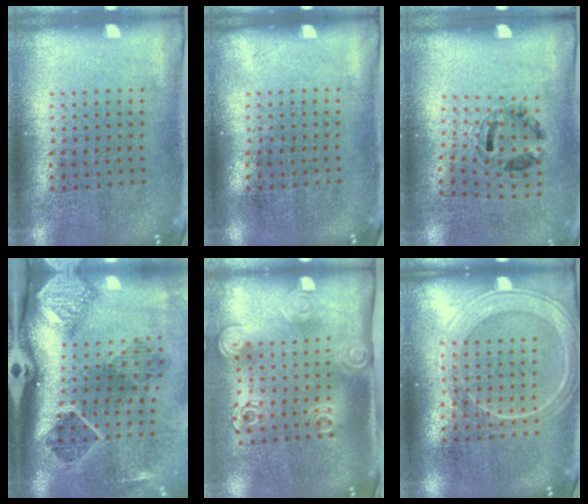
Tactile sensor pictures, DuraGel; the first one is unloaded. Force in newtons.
{"total": 0.0}
{"total": 1.2, "press": 0.8, "slide": 0.8}
{"total": 3.1, "press": 1.9, "slide": 2.4}
{"total": 2.0, "press": 1.4, "slide": 1.5}
{"total": 2.6, "press": 2.5, "slide": 0.6}